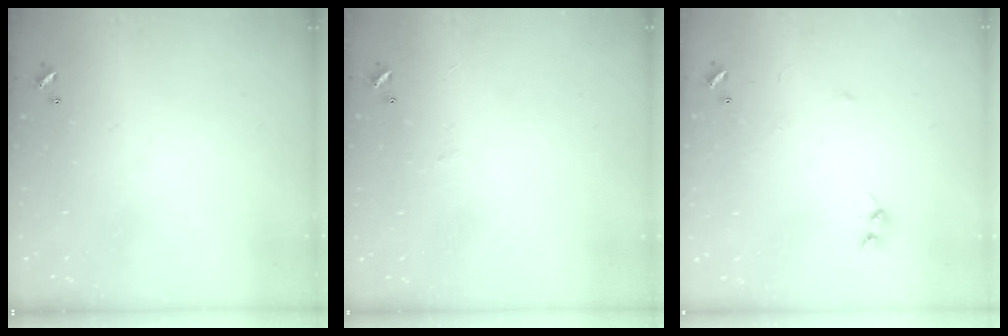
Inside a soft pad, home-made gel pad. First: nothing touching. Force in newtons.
{"total": 0.0}
{"total": 7.7, "press": 7.7, "slide": 0.5}